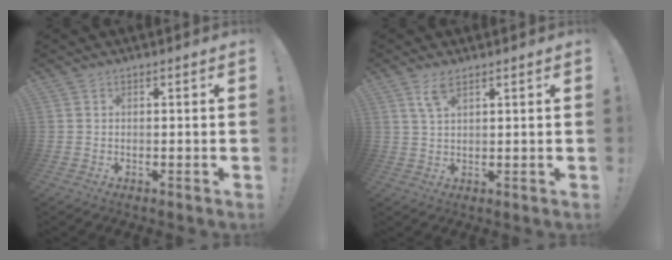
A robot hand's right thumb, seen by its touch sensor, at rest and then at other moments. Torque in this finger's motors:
{"motor_torque": [-0.55, 0.56, 0.26, 0.29, 0.07]}